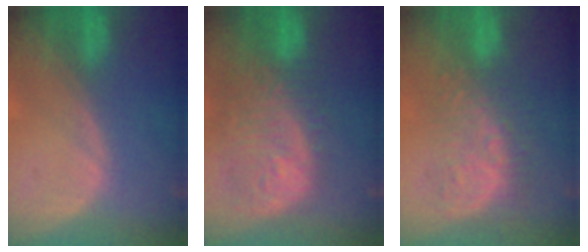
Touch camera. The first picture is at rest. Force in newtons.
{"total": 12.0, "press": 10.7, "slide": 5.4}
{"total": 10.0, "press": 8.7, "slide": 4.8}